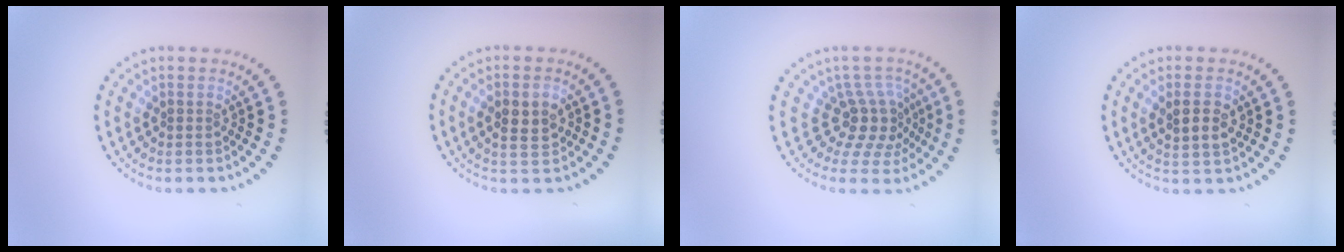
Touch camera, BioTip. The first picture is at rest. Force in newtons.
{"total": 2.8, "press": 2.7, "slide": 0.3}
{"total": 4.0, "press": 2.9, "slide": 2.7}
{"total": 2.5, "press": 2.4, "slide": 0.6}